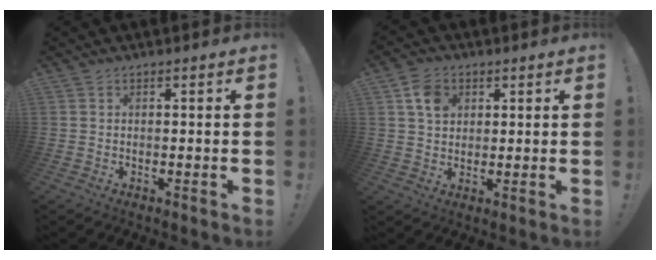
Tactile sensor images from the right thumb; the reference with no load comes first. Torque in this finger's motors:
{"motor_torque": [0.33, 0.22, 0.33, -0.41, 0.00]}